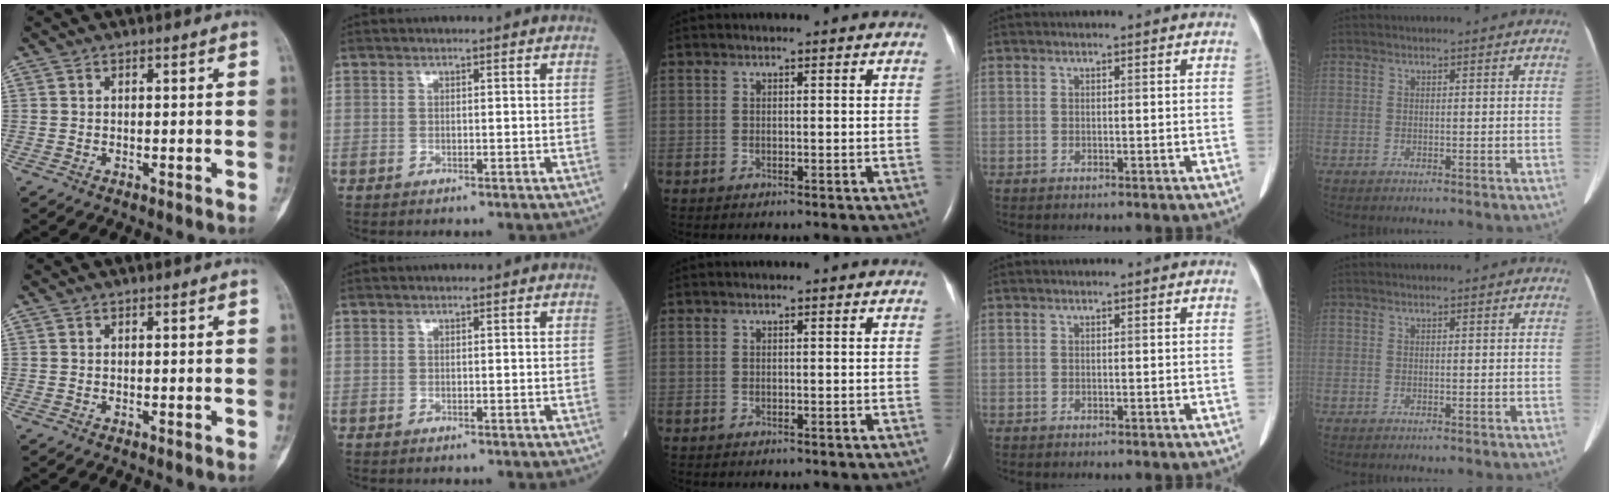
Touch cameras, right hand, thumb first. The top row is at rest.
{}